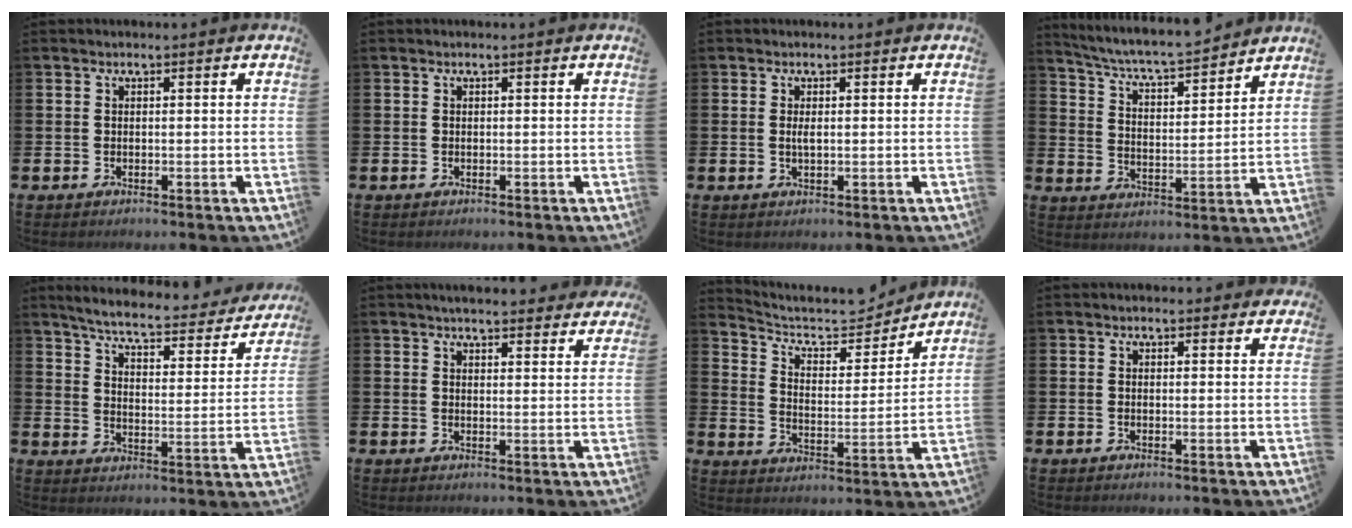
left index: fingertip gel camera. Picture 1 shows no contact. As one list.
[{"total": 0.0}, {"total": 1.3, "force": [0.2, 0.4, 1.2], "torque": [-0.019, 0.001, 0.001]}, {"total": 6.1, "force": [5.9, 0.3, 1.5], "torque": [-0.055, -0.050, 0.098]}, {"total": 5.8, "force": [5.3, 0.7, 2.3], "torque": [-0.067, -0.042, 0.083]}, {"total": 4.2, "force": [4.1, 0.3, 0.6], "torque": [-0.013, -0.020, 0.075]}, {"total": 7.6, "force": [6.8, 2.3, 2.3], "torque": [-0.063, -0.056, 0.112]}, {"total": 1.3, "force": [1.1, 0.5, 0.2], "torque": [0.009, 0.000, 0.019]}]